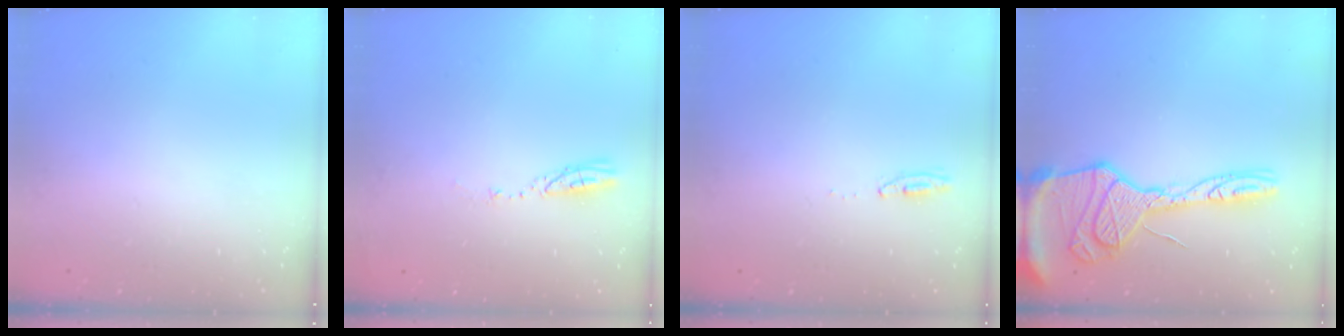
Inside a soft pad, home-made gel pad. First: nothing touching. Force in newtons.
{"total": 3.5, "press": 3.5, "slide": 0.1}
{"total": 4.1, "press": 3.1, "slide": 2.6}
{"total": 22.2, "press": 22.1, "slide": 2.0}